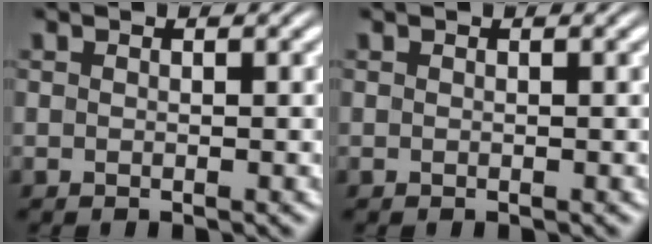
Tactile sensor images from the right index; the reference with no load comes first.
{"total": 0.0}